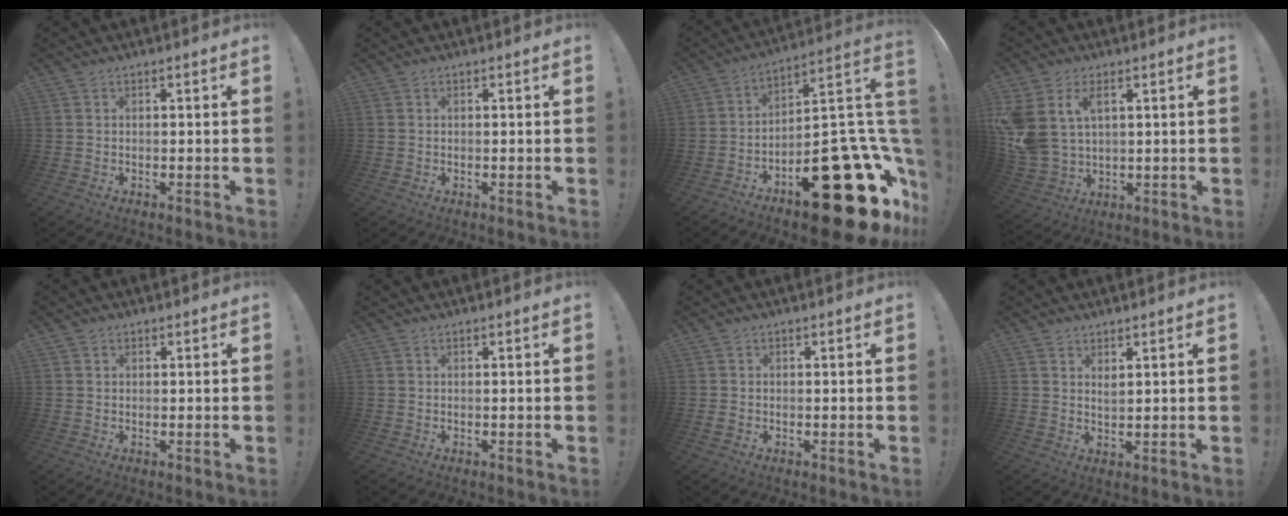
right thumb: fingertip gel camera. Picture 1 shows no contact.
{"total": 0.0}
{"total": 29.5, "force": [-14.0, 11.8, 23.0], "torque": [-0.230, 0.070, -0.200]}
{"total": 10.7, "force": [4.7, 7.1, 6.6], "torque": [-0.149, -0.018, 0.092]}
{"total": 0.8, "force": [0.4, 0.7, 0.0], "torque": [0.008, -0.002, 0.005]}
{"total": 0.0}
{"total": 1.2, "force": [-0.3, 1.0, 0.6], "torque": [-0.012, 0.003, -0.005]}
{"total": 2.6, "force": [2.0, 1.1, 1.3], "torque": [-0.009, -0.016, 0.033]}